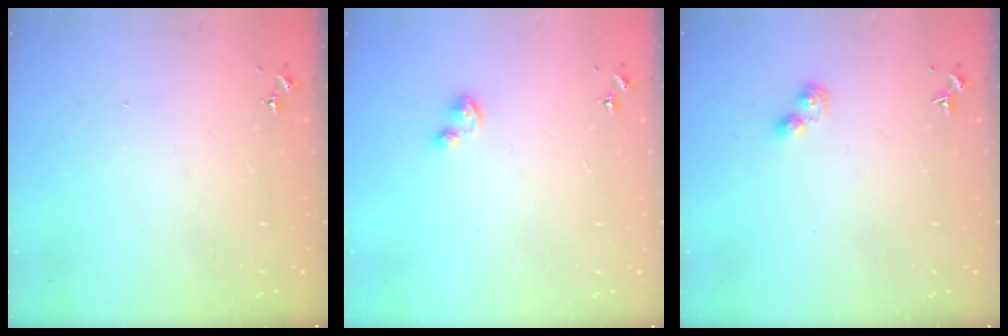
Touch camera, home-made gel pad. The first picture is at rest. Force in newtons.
{"total": 1.9, "press": 1.9, "slide": 0.3}
{"total": 3.1, "press": 3.1, "slide": 0.4}